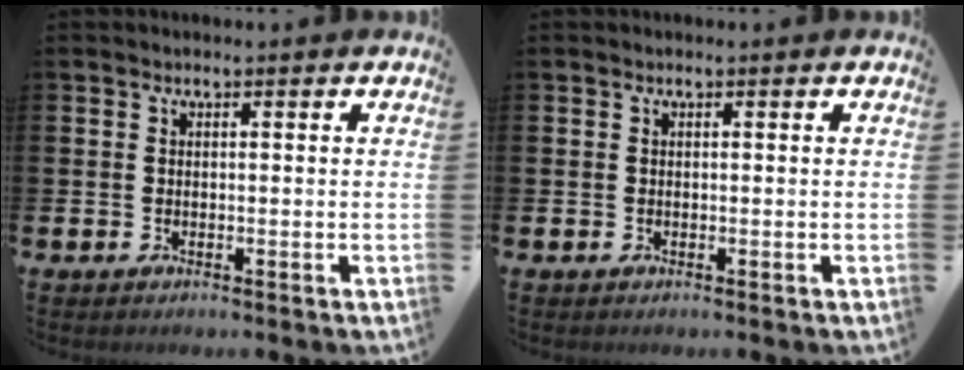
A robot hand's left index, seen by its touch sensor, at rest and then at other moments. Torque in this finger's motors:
{"motor_torque": [0.00, 0.00, 0.00, 0.00]}